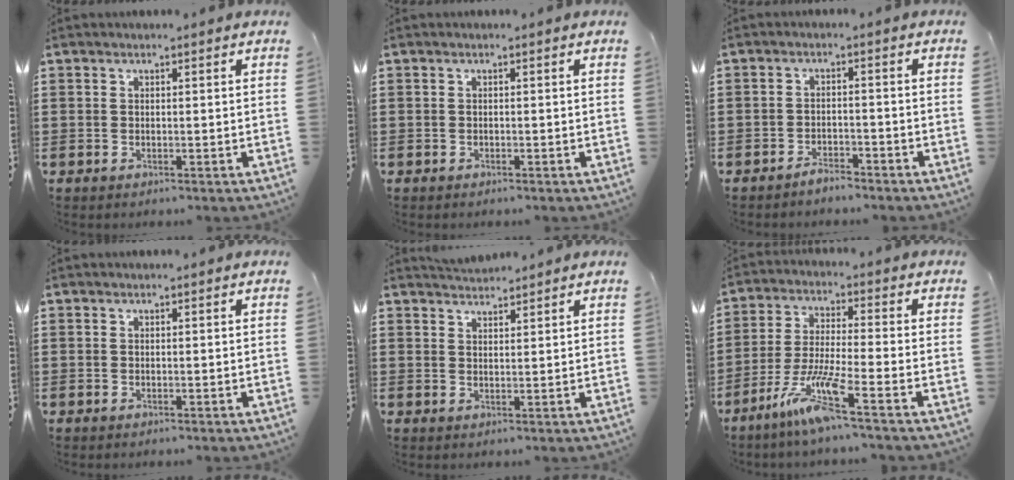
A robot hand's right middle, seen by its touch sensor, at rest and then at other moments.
{"total": 0.0}
{"total": 2.4, "force": [-2.3, 0.4, 0.4], "torque": [-0.013, 0.002, -0.047]}
{"total": 0.0}
{"total": 2.5, "force": [2.5, 0.4, 0.1], "torque": [0.000, -0.004, 0.046]}
{"total": 8.6, "force": [-5.7, 0.2, 6.4], "torque": [-0.143, -0.014, -0.116]}